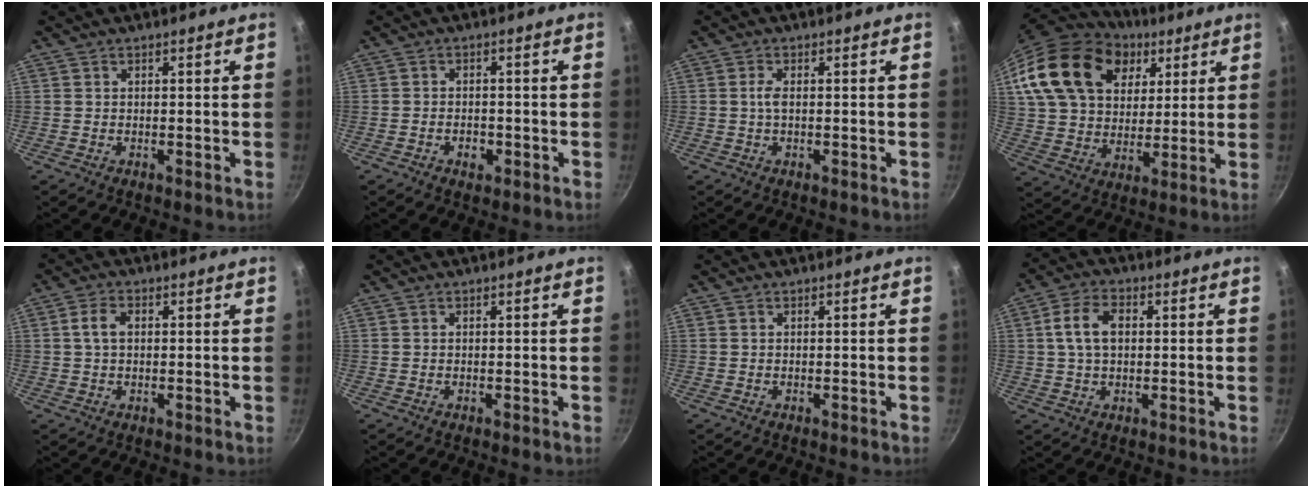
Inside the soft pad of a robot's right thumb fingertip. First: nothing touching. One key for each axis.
{"total": 2.5, "fx": -1.2, "fy": 1.6, "fz": 1.4, "tx": -0.017, "ty": 0.011, "tz": -0.019}
{"total": 1.8, "fx": 0.1, "fy": 0.7, "fz": 1.7, "tx": -0.043, "ty": 0.003, "tz": 0.001}
{"total": 26.0, "fx": 10.7, "fy": 18.2, "fz": 15.1, "tx": -0.272, "ty": 0.001, "tz": 0.195}
{"total": 3.7, "fx": 0.6, "fy": 2.4, "fz": 2.8, "tx": -0.052, "ty": 0.008, "tz": 0.009}
{"total": 0.0}
{"total": 0.0}
{"total": 7.8, "fx": 1.2, "fy": 5.0, "fz": 5.8, "tx": -0.104, "ty": 0.015, "tz": 0.018}